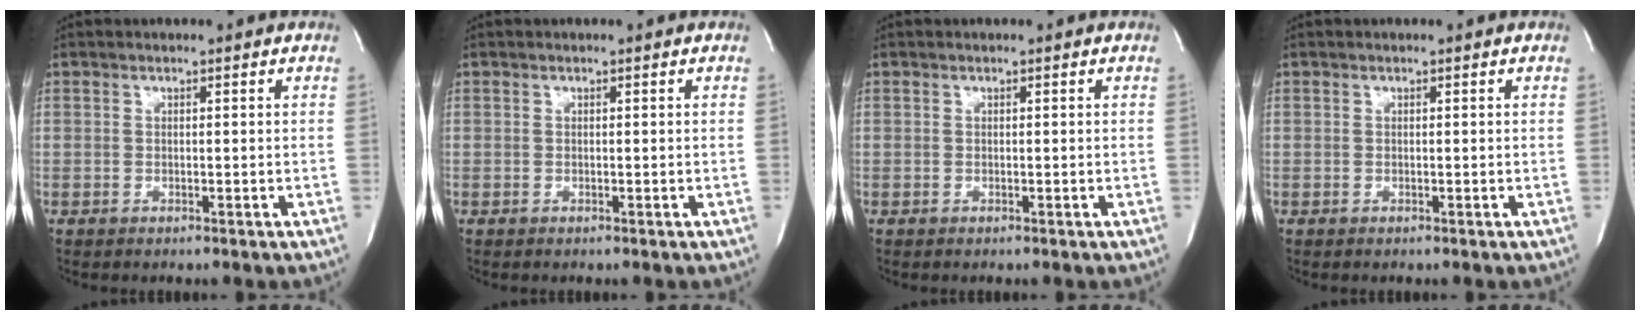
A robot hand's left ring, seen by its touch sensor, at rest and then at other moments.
{"total": 0.0}
{"total": 0.0}
{"total": 0.0}